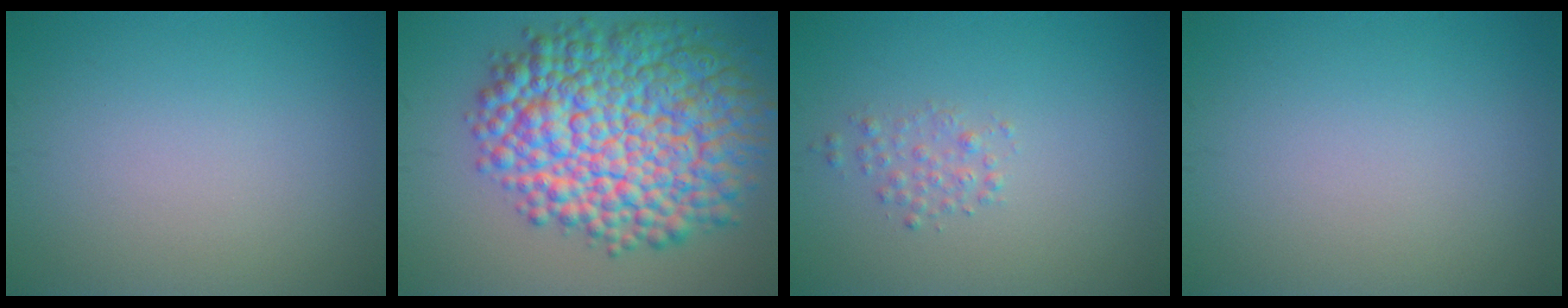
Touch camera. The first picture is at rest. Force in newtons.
{"total": 14.4, "press": 14.4, "slide": 0.3}
{"total": 1.3, "press": 1.3, "slide": 0.0}
{"total": 0.0}